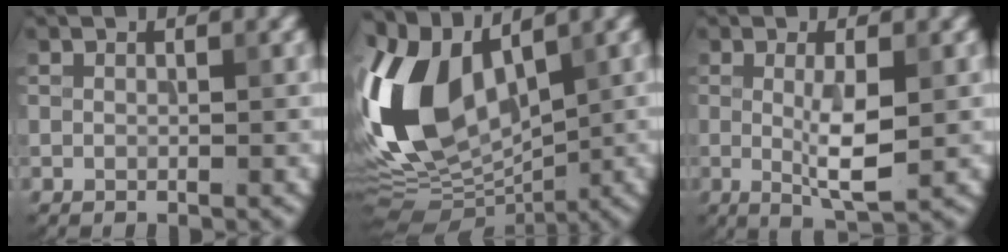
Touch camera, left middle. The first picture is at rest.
{"total": 13.4, "force": [2.4, 7.7, 10.7], "torque": [-0.236, 0.013, 0.026]}
{"total": 4.1, "force": [-0.1, 0.8, 4.0], "torque": [-0.072, -0.008, 0.002]}